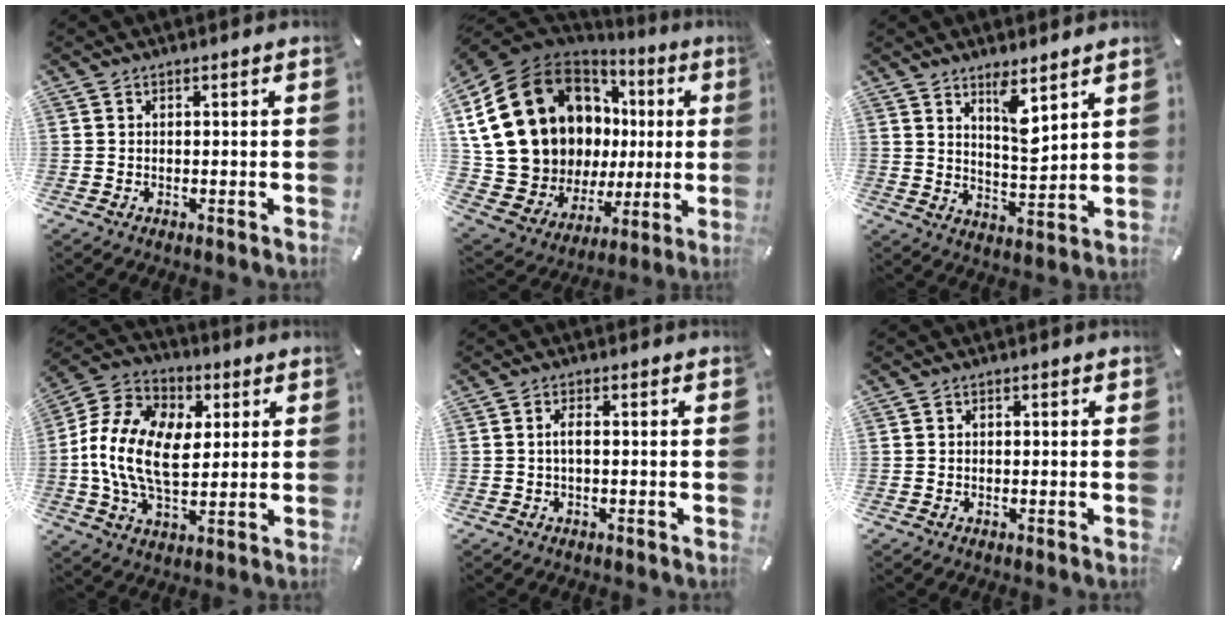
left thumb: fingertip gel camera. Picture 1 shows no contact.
{"total": 25.8, "force": [6.5, 18.4, 16.9], "torque": [-0.334, -0.061, 0.153]}
{"total": 7.4, "force": [5.4, 2.1, 4.6], "torque": [-0.067, -0.044, 0.090]}
{"total": 16.8, "force": [0.7, 11.4, 12.4], "torque": [-0.264, 0.008, 0.014]}
{"total": 2.3, "force": [-0.2, 0.7, 2.1], "torque": [-0.040, 0.003, -0.006]}
{"total": 0.8, "force": [-0.2, 0.7, 0.2], "torque": [-0.003, 0.005, -0.005]}